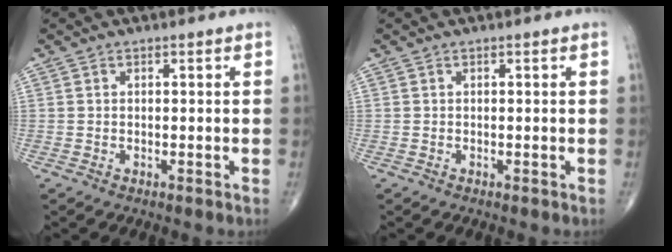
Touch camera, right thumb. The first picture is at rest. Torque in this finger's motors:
{"motor_torque": [-0.01, -0.01, 0.05, 0.05, 0.01]}